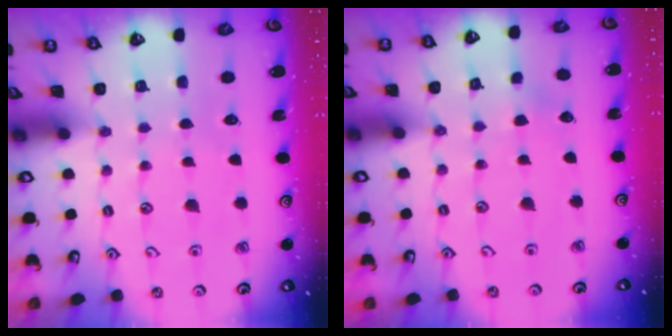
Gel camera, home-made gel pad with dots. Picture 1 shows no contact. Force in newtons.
{"total": 1.6, "press": 1.6, "slide": 0.0}